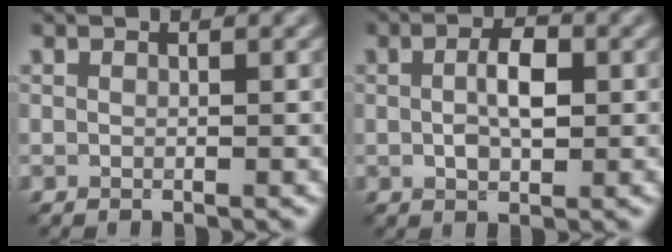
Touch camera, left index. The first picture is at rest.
{"total": 3.4, "force": [0.2, 1.6, 2.9], "torque": [-0.058, 0.002, 0.002]}